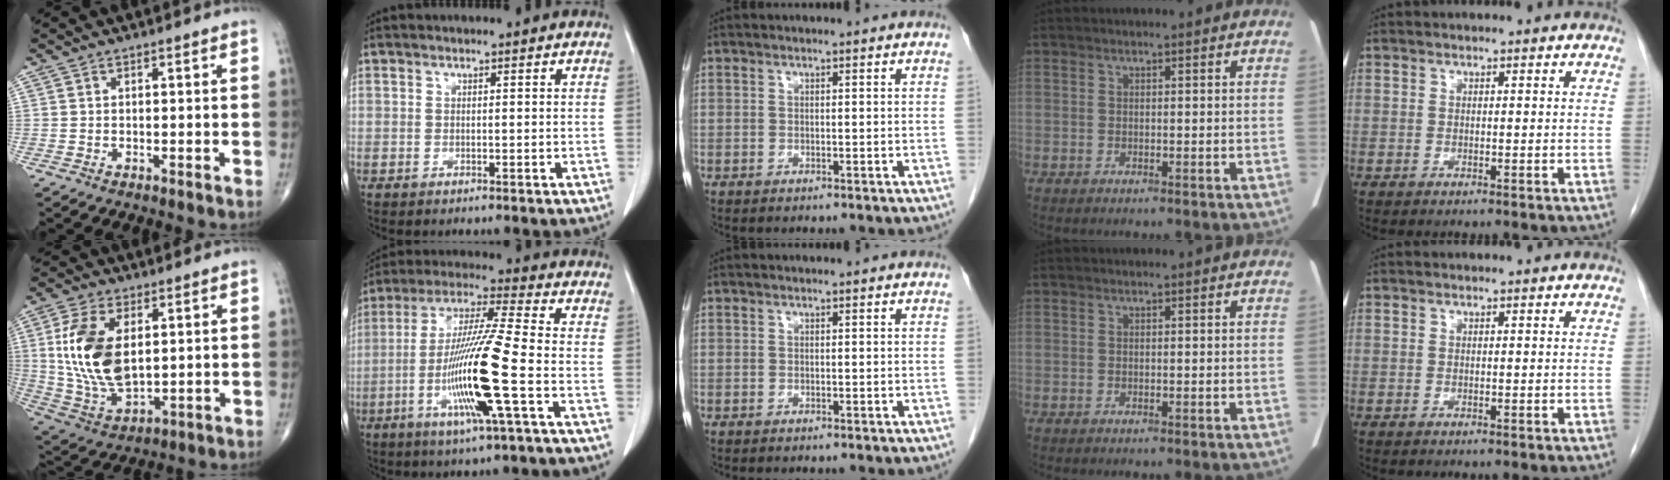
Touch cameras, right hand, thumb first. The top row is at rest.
{"thumb": {"total": 16.0, "force": [2.8, 8.8, 13.0], "torque": [-0.254, -0.015, 0.064]}, "index": {"total": 14.9, "force": [-4.1, -0.6, 14.3], "torque": [-0.287, -0.013, -0.084]}}